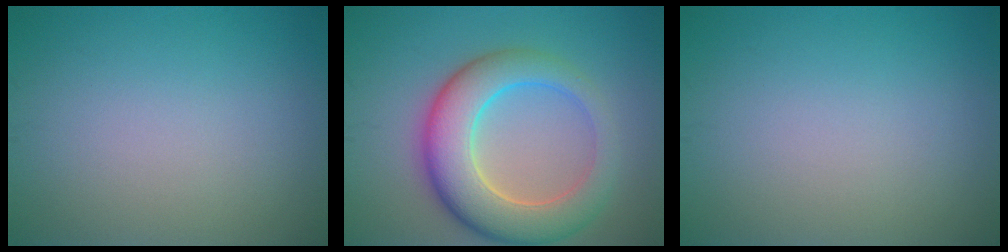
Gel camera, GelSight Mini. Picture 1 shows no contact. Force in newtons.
{"total": 8.2, "press": 8.2, "slide": 0.5}
{"total": 0.0}